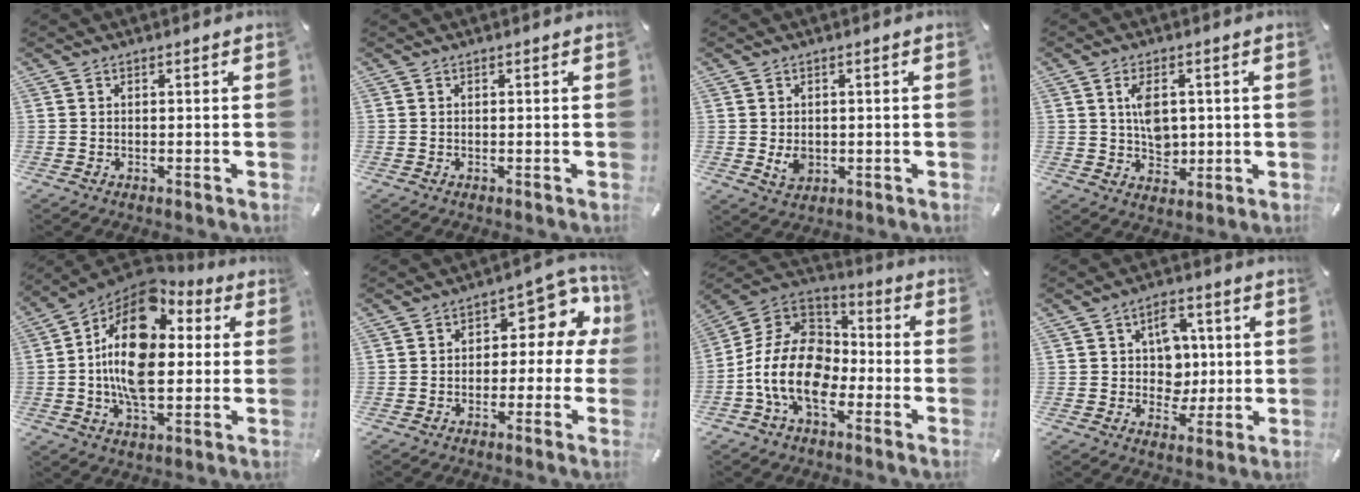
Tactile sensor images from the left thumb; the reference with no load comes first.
{"total": 0.0}
{"total": 3.2, "force": [-0.2, 2.7, 1.8], "torque": [-0.030, -0.002, -0.004]}
{"total": 6.8, "force": [1.1, 5.1, 4.3], "torque": [-0.058, 0.001, 0.016]}
{"total": 19.6, "force": [2.1, 11.7, 15.6], "torque": [-0.305, -0.008, 0.026]}
{"total": 8.8, "force": [2.5, 5.6, 6.3], "torque": [-0.076, -0.021, 0.039]}
{"total": 16.3, "force": [-7.4, 10.5, 10.0], "torque": [-0.214, 0.035, -0.134]}
{"total": 8.9, "force": [1.1, 7.8, 4.2], "torque": [-0.044, -0.001, 0.017]}